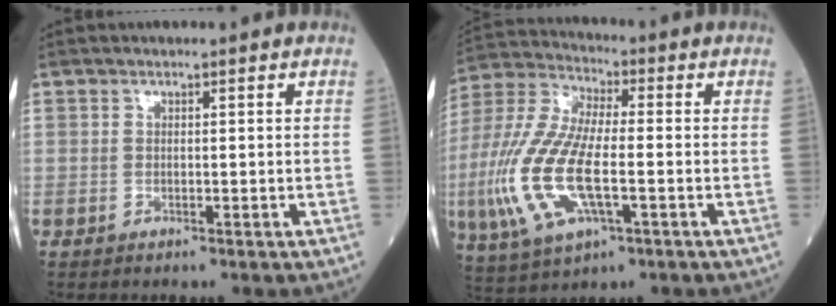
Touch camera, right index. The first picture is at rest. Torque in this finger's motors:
{"motor_torque": [1.86, -0.27, 1.05, 0.21]}